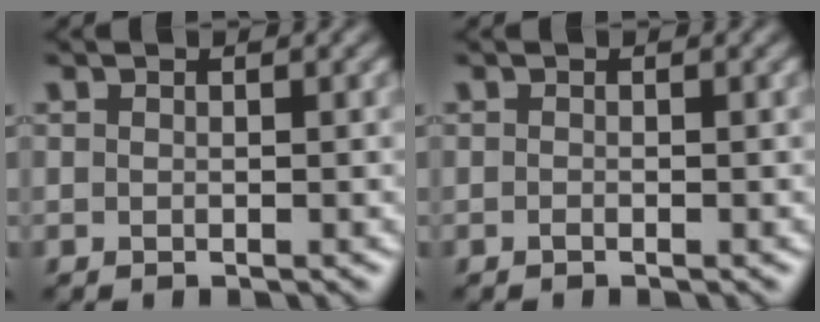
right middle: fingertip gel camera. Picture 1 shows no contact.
{"total": 0.0}